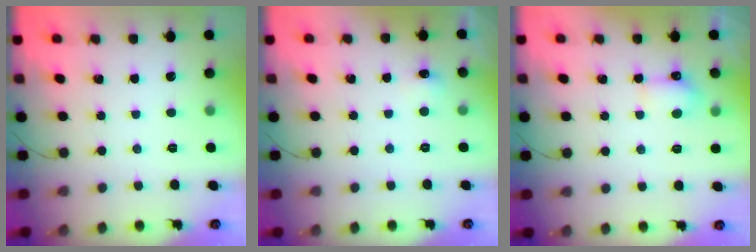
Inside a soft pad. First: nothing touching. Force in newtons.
{"total": 4.7, "press": 4.6, "slide": 1.0}
{"total": 4.1, "press": 4.0, "slide": 0.9}